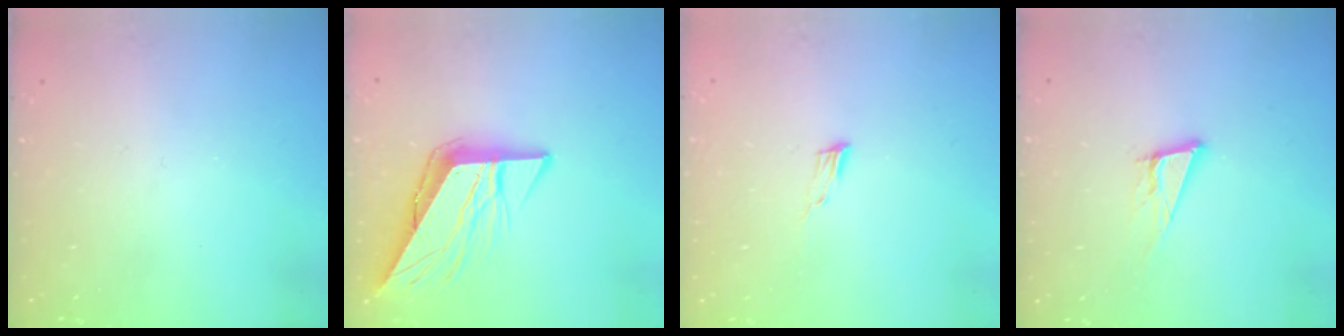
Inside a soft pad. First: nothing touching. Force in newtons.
{"total": 10.6, "press": 10.5, "slide": 1.3}
{"total": 4.4, "press": 4.3, "slide": 1.0}
{"total": 7.6, "press": 7.3, "slide": 2.3}